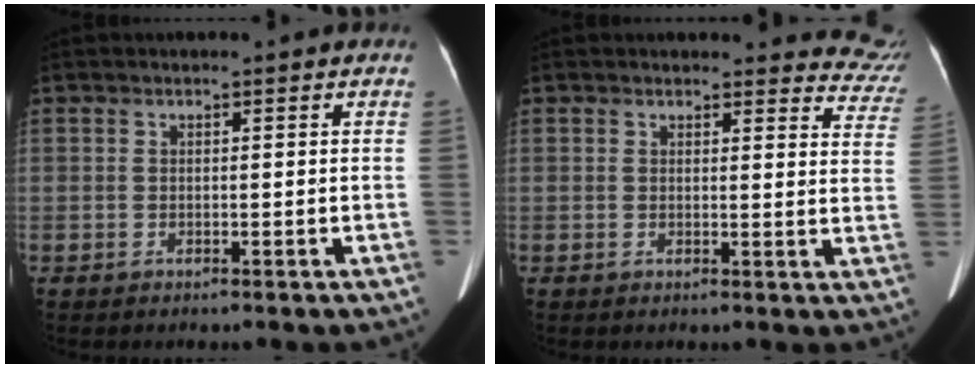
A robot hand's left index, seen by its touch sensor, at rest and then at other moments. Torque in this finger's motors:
{"motor_torque": [0.36, -0.62, 0.08, 0.01]}